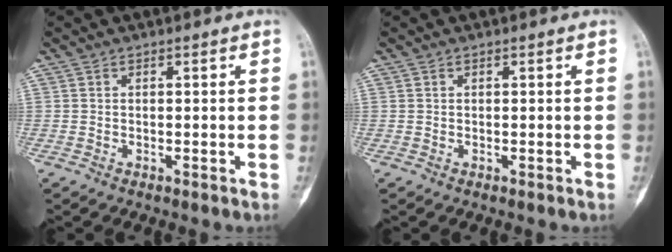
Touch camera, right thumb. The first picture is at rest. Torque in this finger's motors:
{"motor_torque": [0.14, -0.03, -0.10, 0.05, 0.02]}